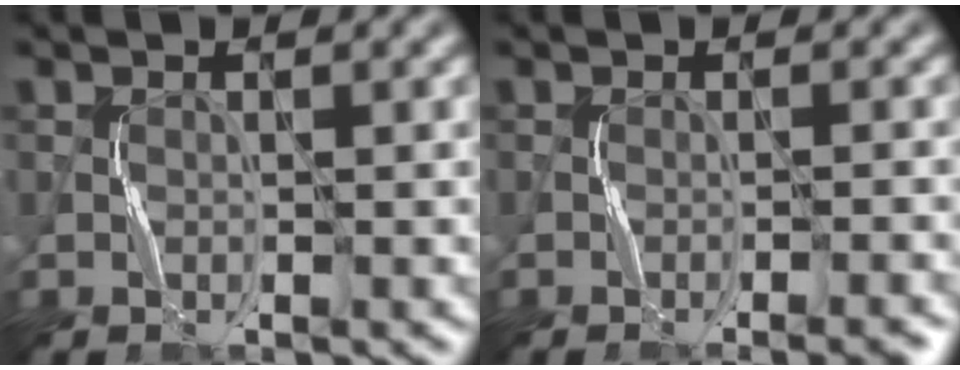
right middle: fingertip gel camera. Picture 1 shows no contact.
{"total": 1.9, "force": [-1.1, 0.1, 1.6], "torque": [-0.019, 0.005, -0.016]}